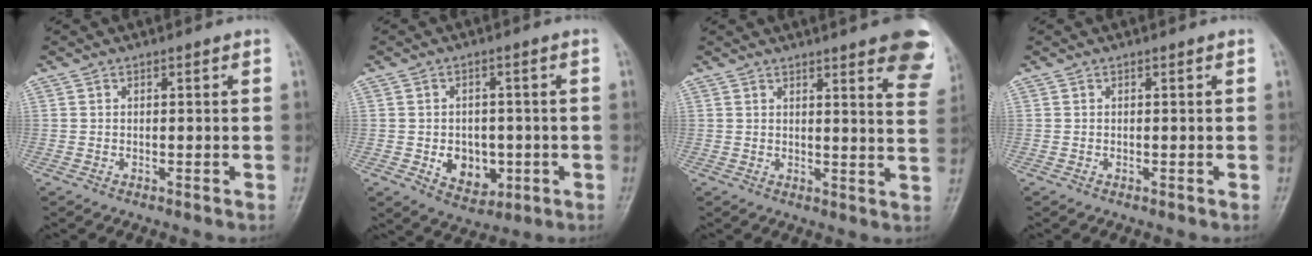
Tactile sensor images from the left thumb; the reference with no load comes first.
{"total": 7.1, "force": [-1.5, 5.5, 4.3], "torque": [-0.032, 0.002, -0.008]}
{"total": 14.8, "force": [9.6, 3.0, 10.9], "torque": [-0.112, -0.039, 0.096]}
{"total": 0.0}